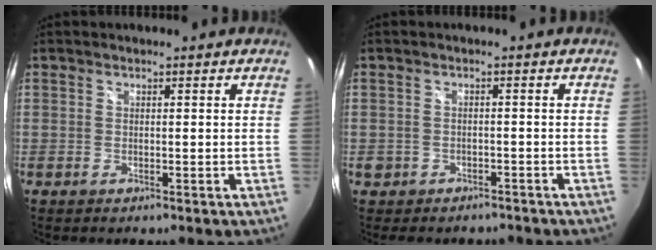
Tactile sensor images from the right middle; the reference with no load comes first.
{"total": 4.3, "force": [-3.1, 2.7, 1.2], "torque": [-0.029, -0.003, -0.038]}